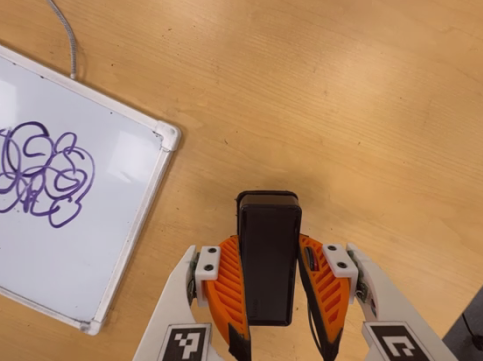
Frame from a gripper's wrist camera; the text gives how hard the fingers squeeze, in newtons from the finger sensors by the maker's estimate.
{"total": 4.9, "left": 3.0, "right": 6.8}